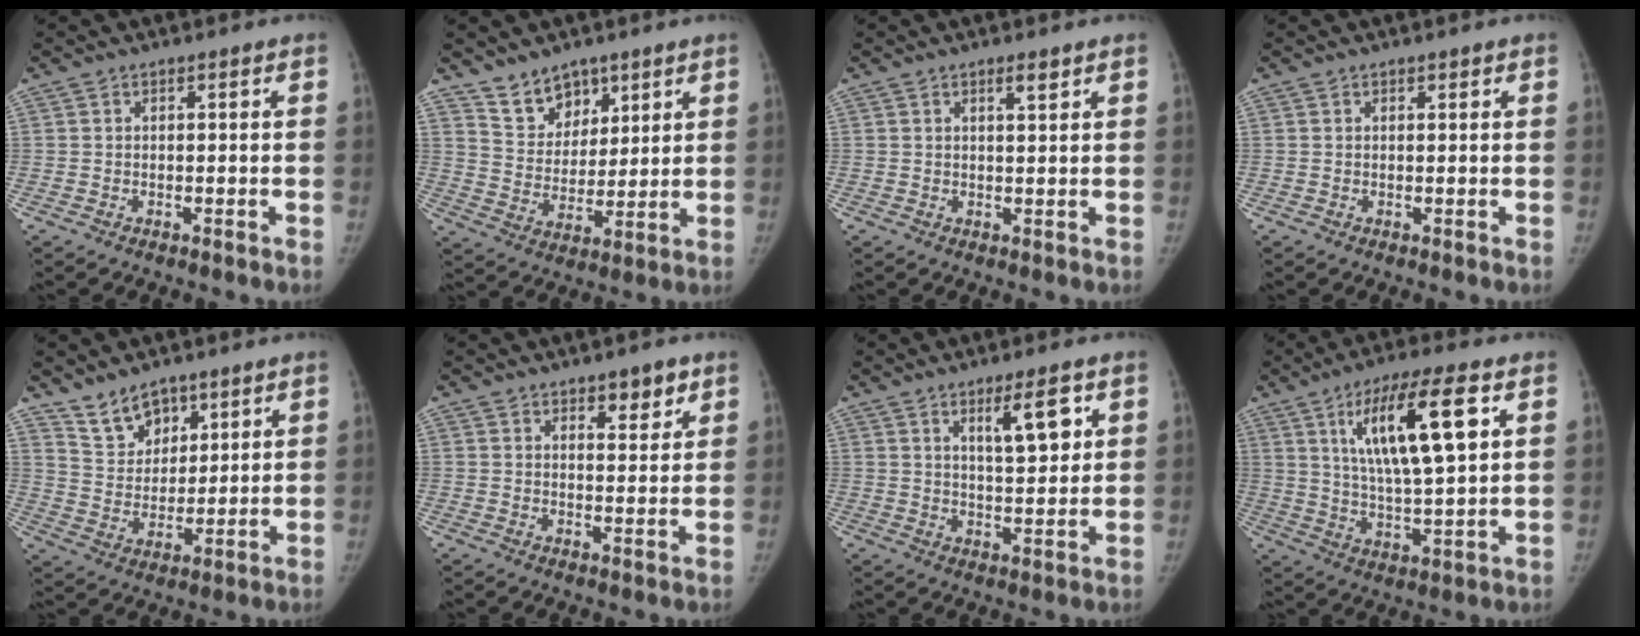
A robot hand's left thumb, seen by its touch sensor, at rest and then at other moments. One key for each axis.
{"total": 8.9, "fx": 6.6, "fy": 5.6, "fz": 2.3, "tx": 0.001, "ty": -0.051, "tz": 0.127}
{"total": 2.1, "fx": 1.4, "fy": 0.4, "fz": 1.5, "tx": -0.021, "ty": -0.009, "tz": 0.024}
{"total": 0.7, "fx": 0.5, "fy": 0.3, "fz": 0.4, "tx": -0.002, "ty": -0.003, "tz": 0.006}
{"total": 8.2, "fx": 6.2, "fy": 4.9, "fz": 2.3, "tx": -0.009, "ty": -0.043, "tz": 0.123}
{"total": 5.2, "fx": 3.3, "fy": 2.3, "fz": 3.2, "tx": -0.021, "ty": -0.020, "tz": 0.047}
{"total": 7.6, "fx": 3.6, "fy": 2.2, "fz": 6.3, "tx": -0.088, "ty": -0.026, "tz": 0.060}
{"total": 16.7, "fx": 6.2, "fy": 4.3, "fz": 14.9, "tx": -0.251, "ty": -0.016, "tz": 0.109}